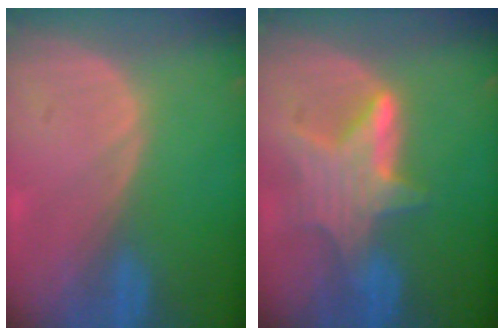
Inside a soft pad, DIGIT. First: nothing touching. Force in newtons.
{"total": 6.9, "press": 6.7, "slide": 1.7}